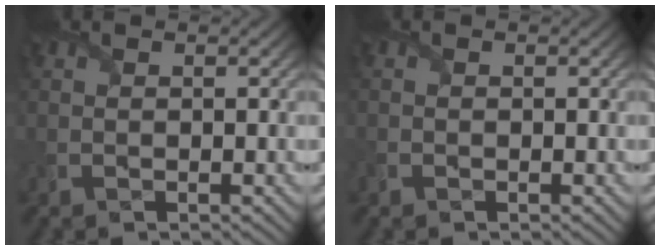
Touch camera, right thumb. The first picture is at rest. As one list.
[{"total": 0.9, "force": [-0.6, 0.6, 0.2], "torque": [-0.008, -0.007, -0.014]}]